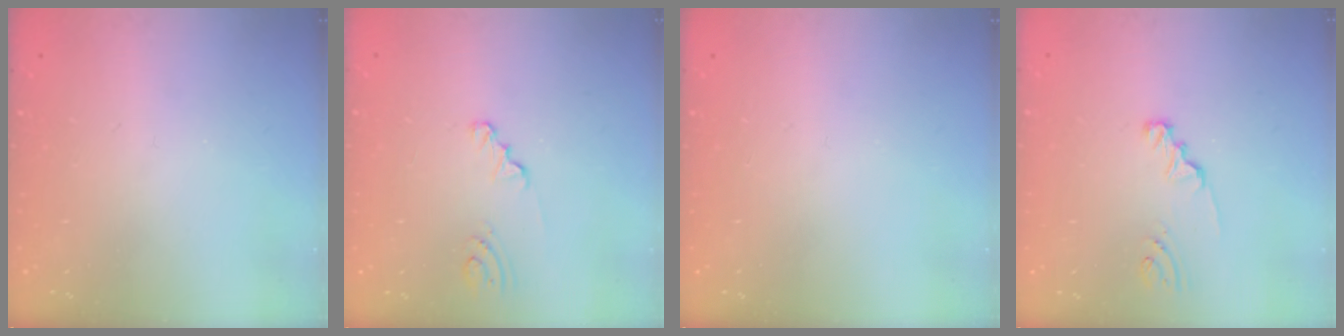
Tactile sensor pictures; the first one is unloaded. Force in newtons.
{"total": 2.2, "press": 2.2, "slide": 0.3}
{"total": 0.0}
{"total": 2.2, "press": 2.2, "slide": 0.2}